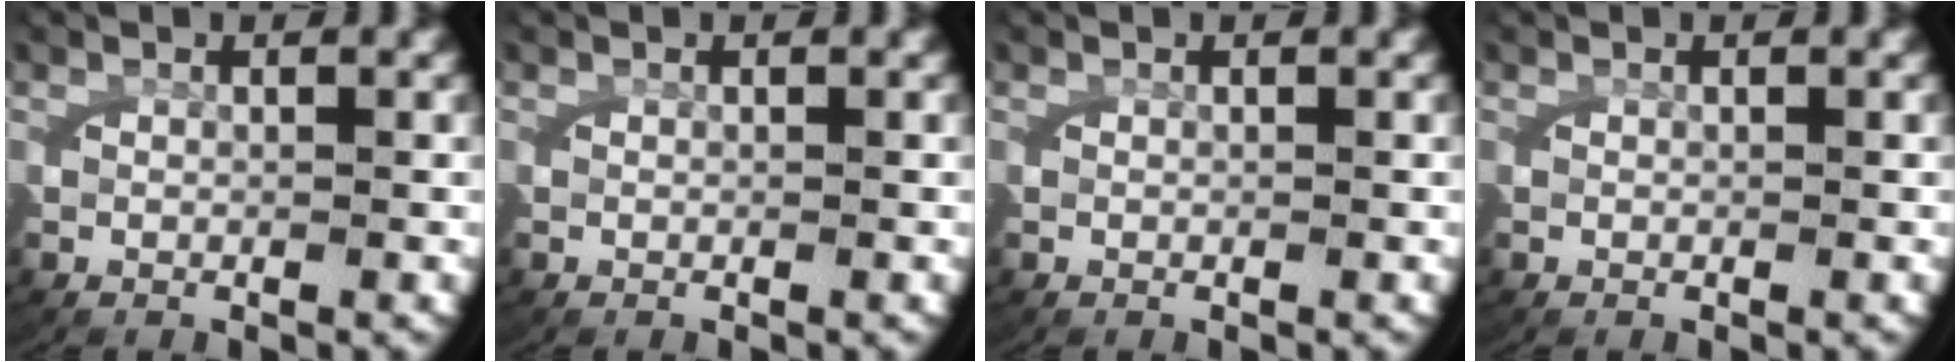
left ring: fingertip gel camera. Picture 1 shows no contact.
{"total": 0.0}
{"total": 0.0}
{"total": 0.8, "force": [0.1, -0.8, -0.3], "torque": [0.000, -0.007, 0.009]}